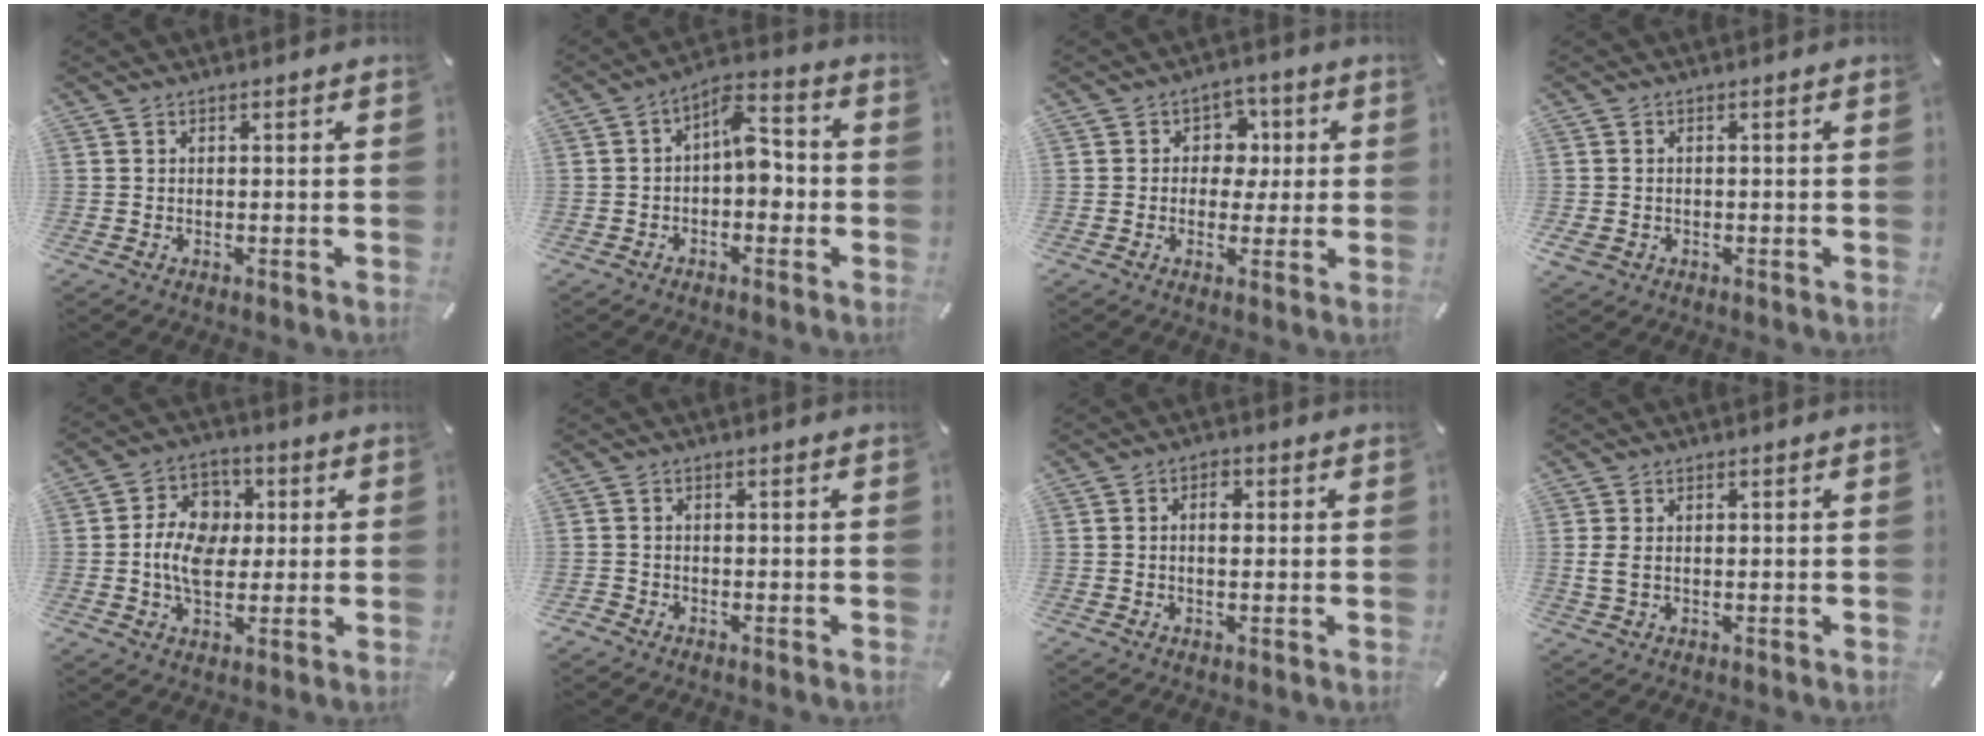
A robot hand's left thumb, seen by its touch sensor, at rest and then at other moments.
{"total": 7.6, "force": [-0.8, 4.6, 6.1], "torque": [-0.086, 0.006, -0.019]}
{"total": 6.3, "force": [0.4, 5.8, 2.6], "torque": [-0.034, 0.009, 0.003]}
{"total": 1.7, "force": [-0.6, 1.4, 0.7], "torque": [-0.014, 0.002, -0.012]}
{"total": 10.6, "force": [-0.3, 8.3, 6.6], "torque": [-0.126, 0.014, -0.007]}
{"total": 1.3, "force": [-1.0, 0.8, 0.3], "torque": [-0.005, 0.003, -0.021]}
{"total": 2.9, "force": [0.2, 1.8, 2.2], "torque": [-0.031, 0.001, -0.001]}
{"total": 2.8, "force": [0.4, 1.9, 2.1], "torque": [-0.050, 0.003, 0.004]}